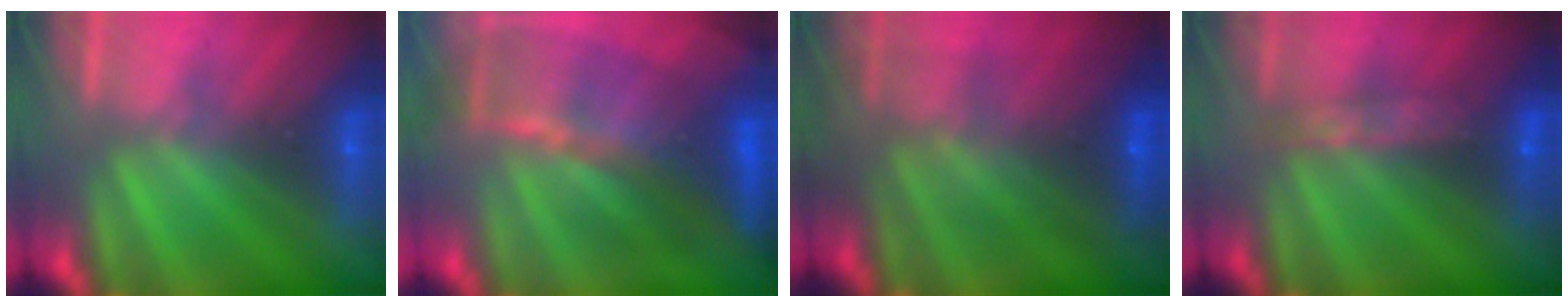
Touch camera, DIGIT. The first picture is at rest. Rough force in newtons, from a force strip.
{"total": 7.8}
{"total": 6.5}
{"total": 8.5}